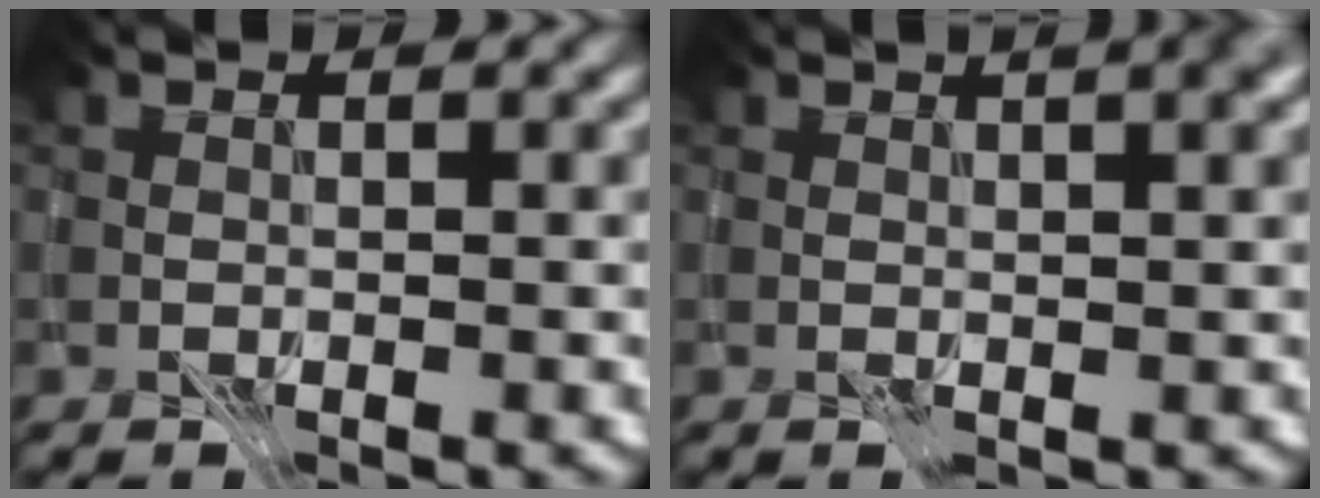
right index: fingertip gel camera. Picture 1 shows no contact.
{"total": 4.6, "force": [1.9, 1.8, 3.7], "torque": [-0.016, 0.027, -0.002]}